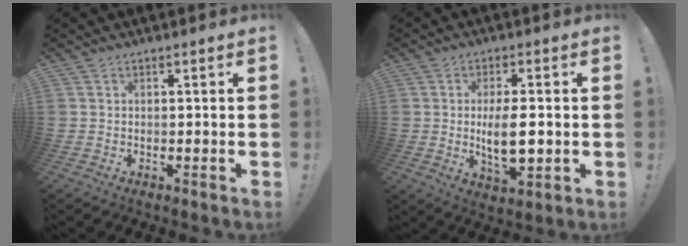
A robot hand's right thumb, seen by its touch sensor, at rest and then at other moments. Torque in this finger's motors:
{"motor_torque": [-0.07, 0.41, 0.31, 0.30, 0.05]}